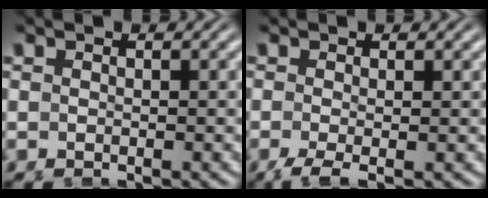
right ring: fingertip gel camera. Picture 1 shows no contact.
{"total": 1.7, "force": [-1.2, 0.1, 1.2], "torque": [-0.029, -0.016, -0.020]}